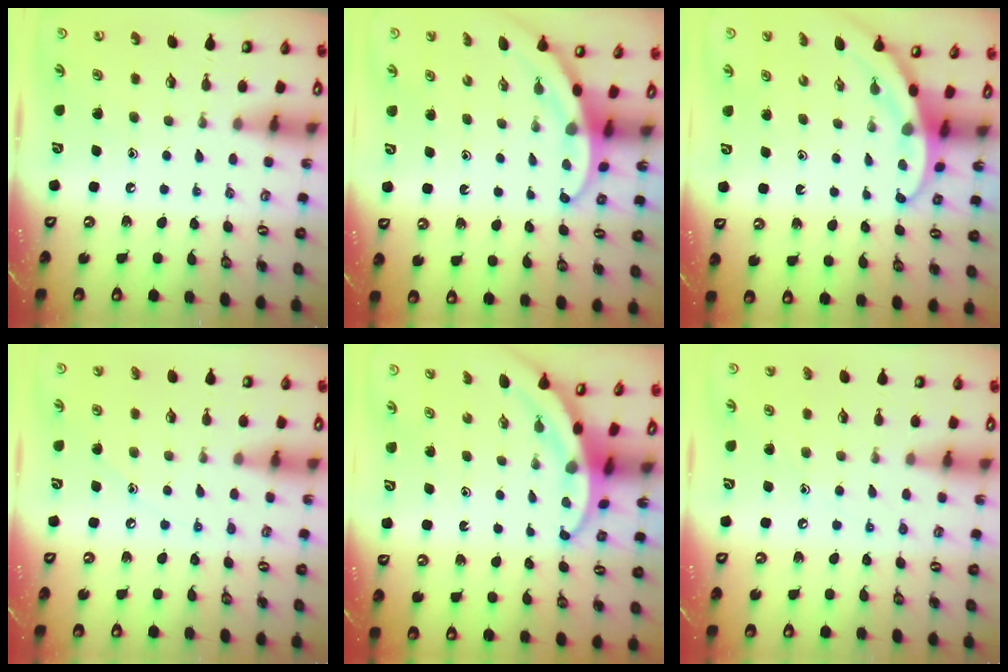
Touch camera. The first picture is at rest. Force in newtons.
{"total": 3.4, "press": 3.4, "slide": 0.1}
{"total": 3.2, "press": 3.2, "slide": 0.1}
{"total": 5.5, "press": 5.5, "slide": 0.7}
{"total": 3.9, "press": 3.9, "slide": 0.5}
{"total": 6.9, "press": 6.9, "slide": 0.7}